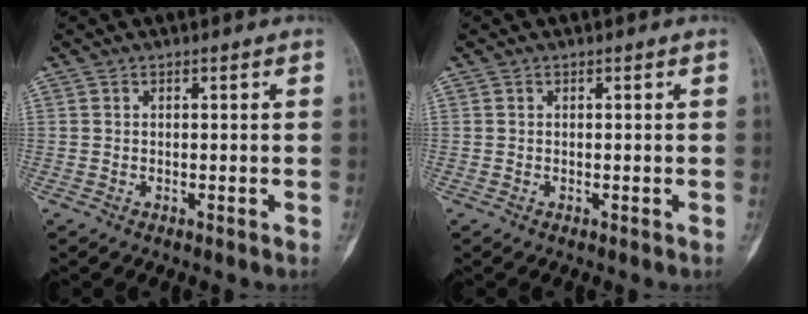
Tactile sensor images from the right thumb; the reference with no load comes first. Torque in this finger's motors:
{"motor_torque": [-0.09, 0.09, 0.08, 0.08, 0.02]}